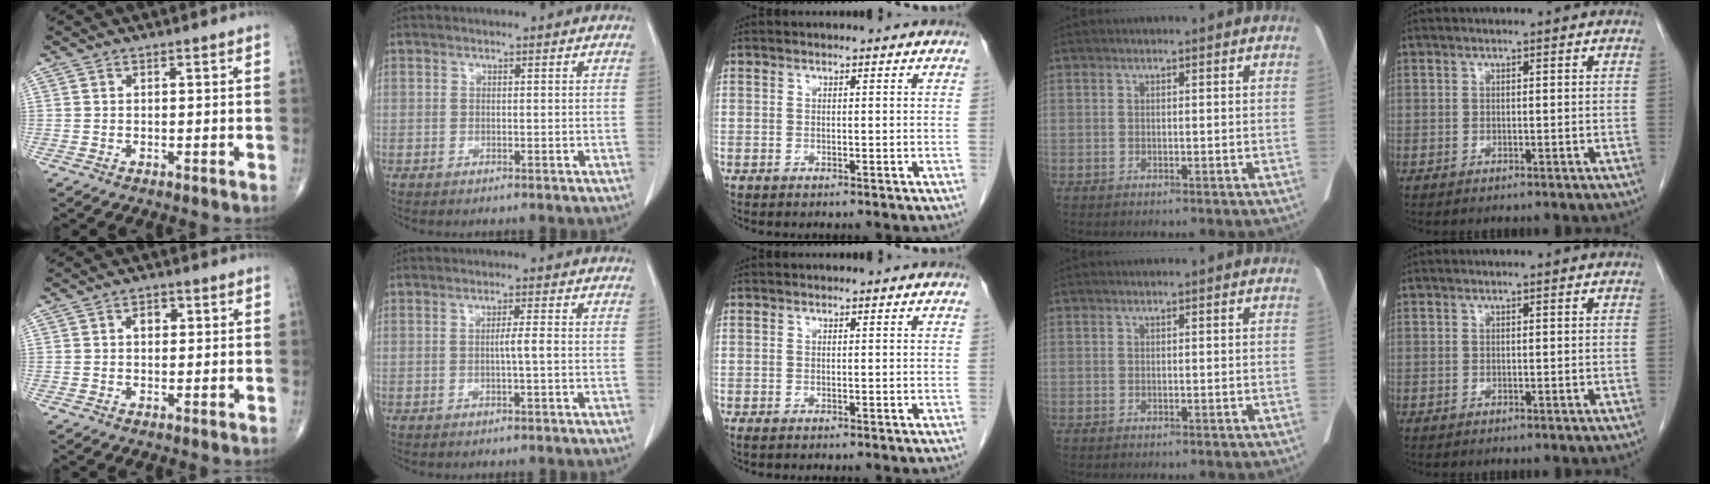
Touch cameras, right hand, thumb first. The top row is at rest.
{"thumb": {"total": 2.5, "force": [0.5, 1.8, 1.6], "torque": [-0.014, 0.005, 0.004]}, "index": {"total": 2.0, "force": [-0.3, -0.3, 2.0], "torque": [-0.033, 0.001, -0.006]}}